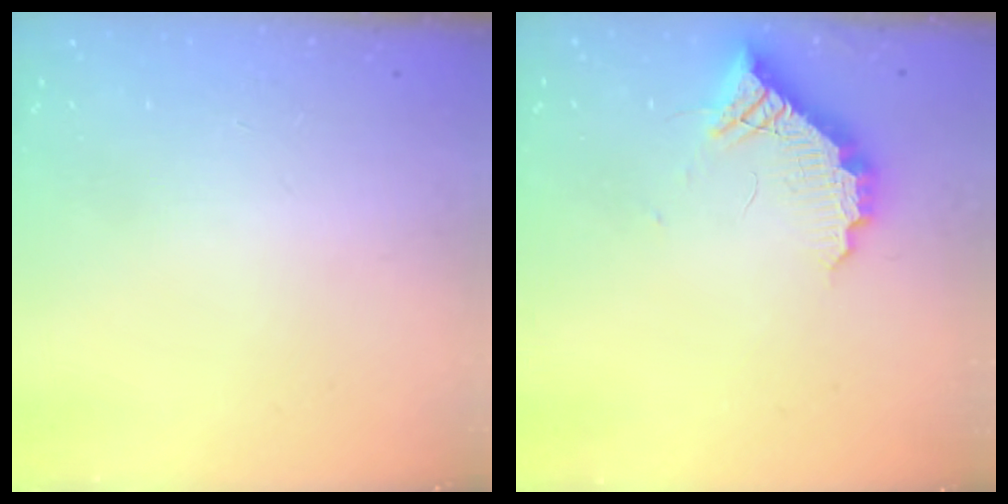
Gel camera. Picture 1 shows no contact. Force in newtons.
{"total": 11.2, "press": 11.2, "slide": 0.6}